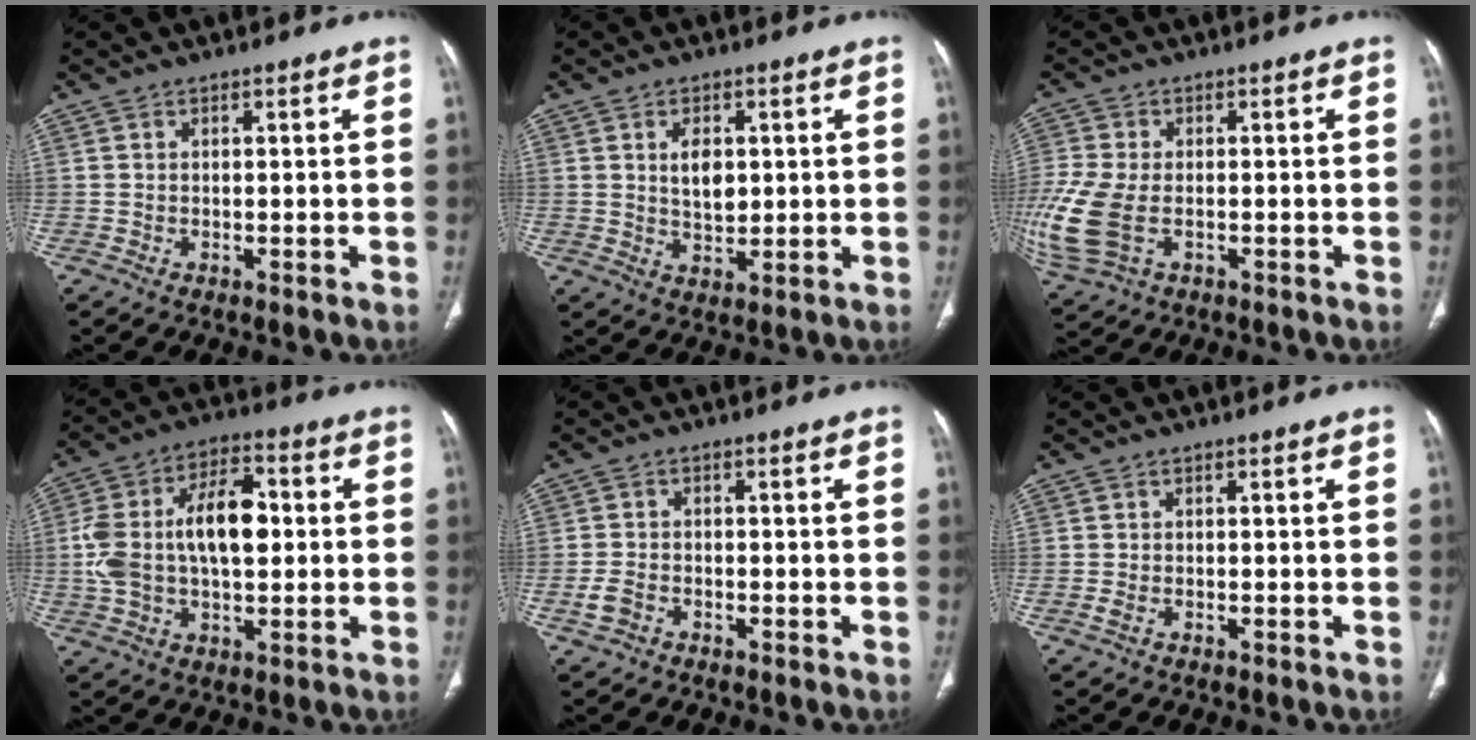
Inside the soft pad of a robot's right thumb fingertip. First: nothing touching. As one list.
[{"total": 5.2, "force": [1.2, 3.1, 4.0], "torque": [-0.056, -0.009, 0.022]}, {"total": 14.4, "force": [-2.9, 9.1, 10.8], "torque": [-0.303, -0.011, -0.044]}, {"total": 16.7, "force": [1.0, 9.4, 13.7], "torque": [-0.244, 0.031, 0.016]}, {"total": 3.1, "force": [-1.5, 2.1, 1.6], "torque": [-0.035, 0.011, -0.026]}, {"total": 0.9, "force": [-0.4, 0.4, 0.6], "torque": [-0.019, -0.001, -0.007]}]